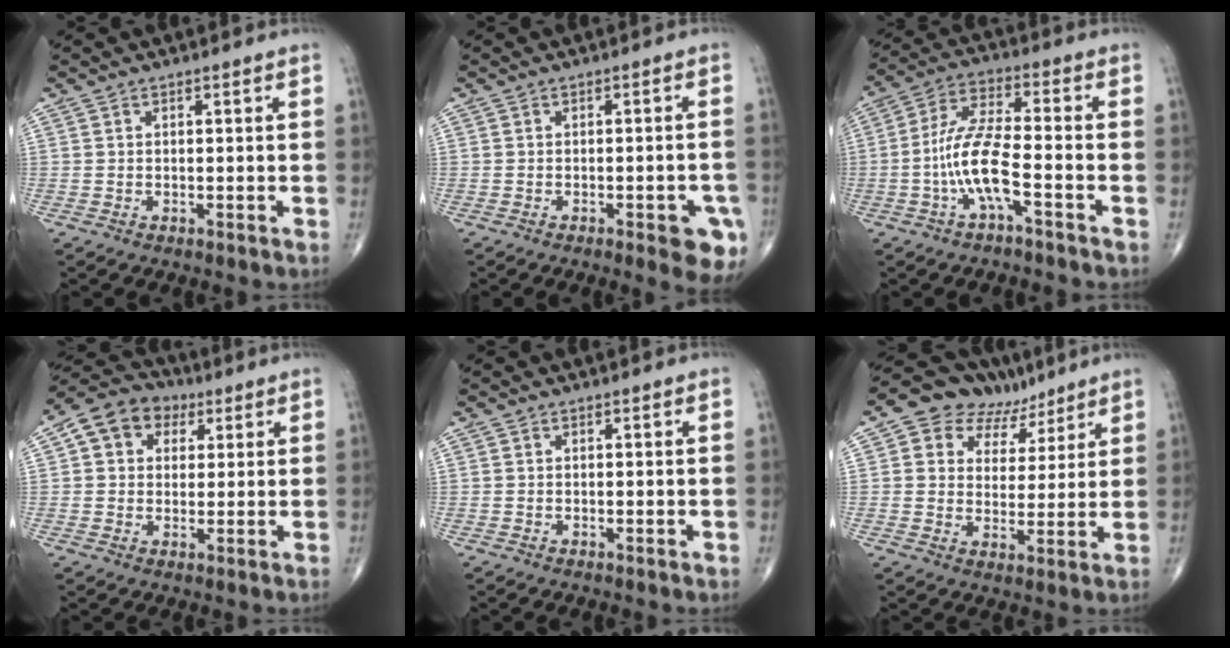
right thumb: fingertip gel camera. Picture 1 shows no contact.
{"total": 7.4, "force": [-3.5, 2.4, 6.1], "torque": [-0.055, 0.009, -0.038]}
{"total": 10.1, "force": [-3.5, 2.4, 9.2], "torque": [-0.199, 0.039, -0.070]}
{"total": 10.0, "force": [3.3, 8.0, 5.0], "torque": [-0.058, 0.008, 0.046]}
{"total": 0.0}
{"total": 12.0, "force": [7.1, 8.3, 4.9], "torque": [-0.032, -0.010, 0.110]}